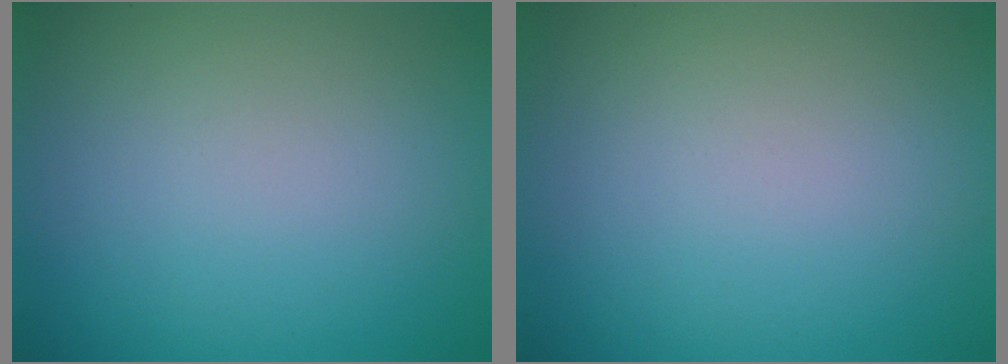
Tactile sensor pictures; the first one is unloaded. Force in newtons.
{"total": 0.0}